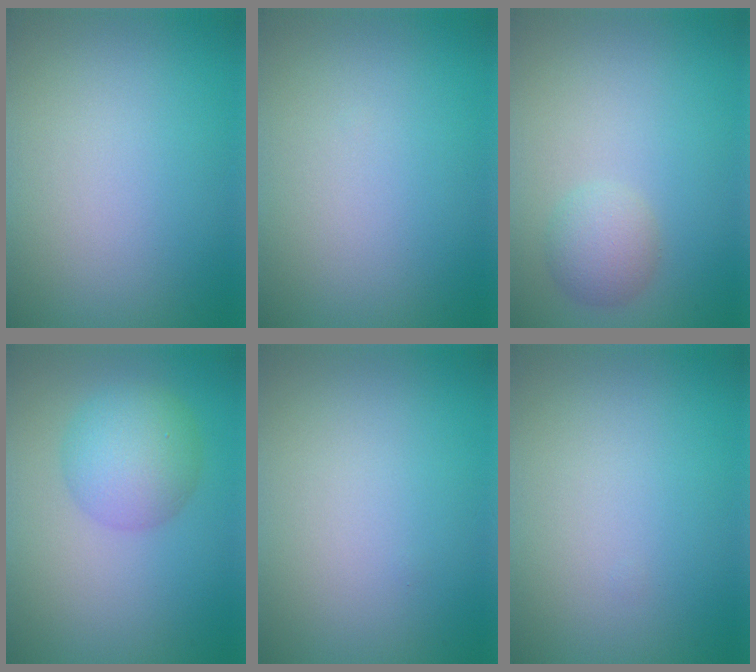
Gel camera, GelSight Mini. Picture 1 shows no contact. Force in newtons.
{"total": 0.0}
{"total": 2.4, "press": 2.4, "slide": 0.0}
{"total": 4.7, "press": 4.7, "slide": 0.1}
{"total": 0.0}
{"total": 0.0}